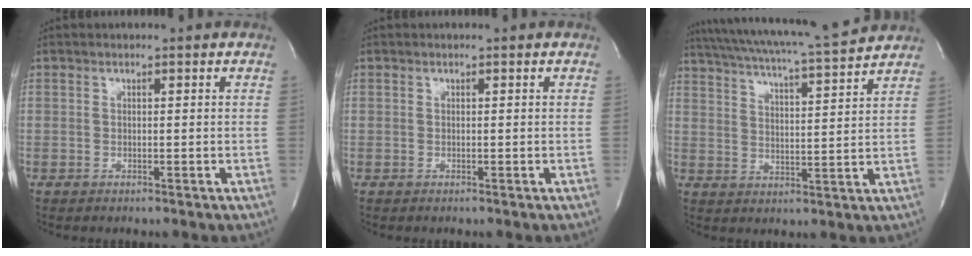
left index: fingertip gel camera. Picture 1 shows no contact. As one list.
[{"total": 0.0}, {"total": 16.4, "force": [14.8, 0.0, 7.0], "torque": [-0.134, 0.001, 0.219]}]